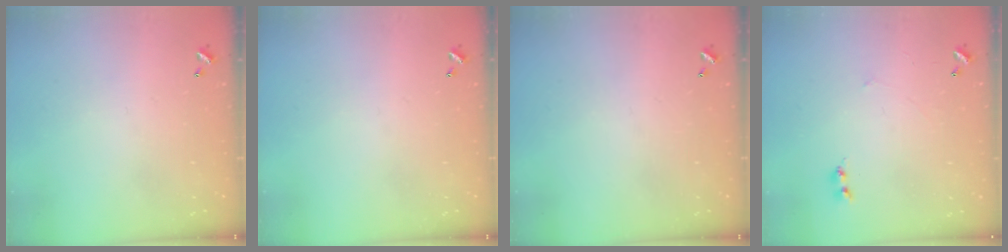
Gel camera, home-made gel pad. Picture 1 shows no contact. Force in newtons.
{"total": 0.0}
{"total": 0.0}
{"total": 2.5, "press": 2.5, "slide": 0.4}